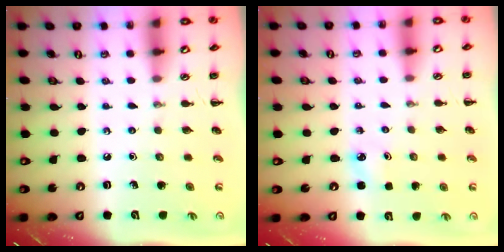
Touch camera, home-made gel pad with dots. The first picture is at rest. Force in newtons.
{"total": 2.5, "press": 2.4, "slide": 0.8}